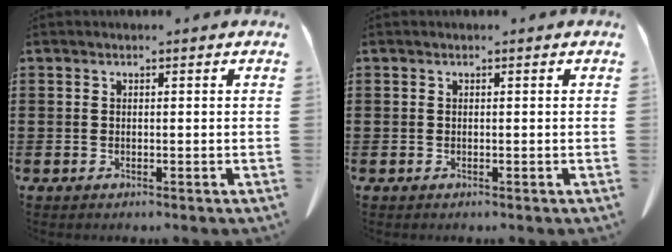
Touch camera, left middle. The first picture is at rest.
{"total": 0.0}